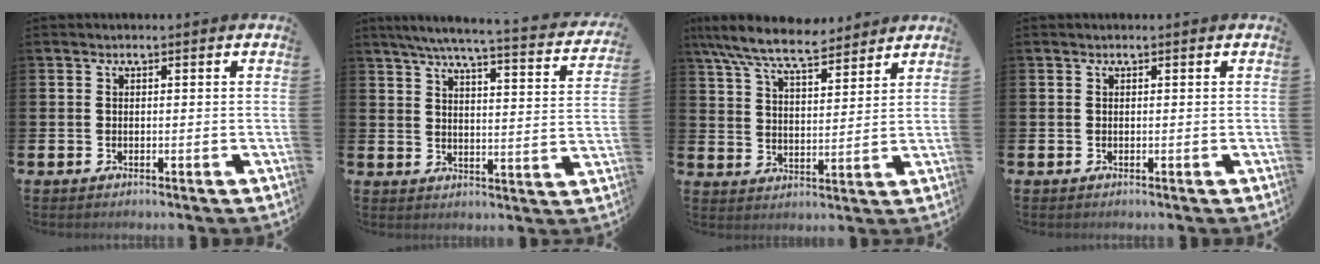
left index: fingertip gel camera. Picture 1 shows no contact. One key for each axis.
{"total": 5.8, "fx": 5.1, "fy": 0.1, "fz": 2.7, "tx": -0.066, "ty": -0.040, "tz": 0.083}
{"total": 8.9, "fx": 8.1, "fy": 1.7, "fz": 3.3, "tx": -0.099, "ty": -0.033, "tz": 0.148}
{"total": 0.0}